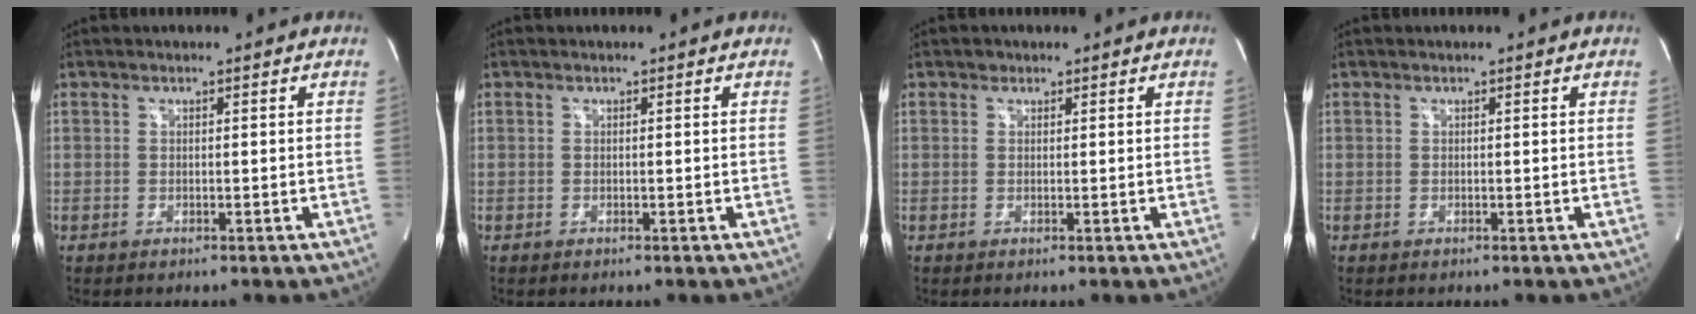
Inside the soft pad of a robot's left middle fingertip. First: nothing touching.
{"total": 0.0}
{"total": 0.7, "force": [0.5, 0.5, 0.1], "torque": [0.000, -0.002, 0.005]}
{"total": 0.0}